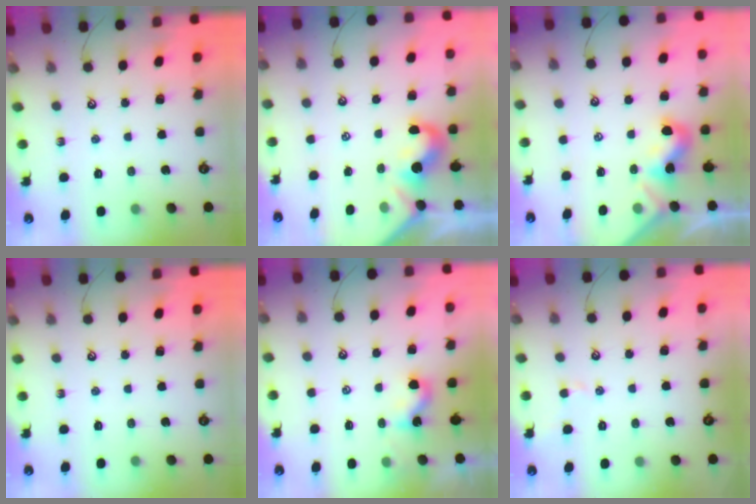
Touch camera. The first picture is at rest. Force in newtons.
{"total": 1.4, "press": 1.2, "slide": 0.8}
{"total": 2.0, "press": 1.9, "slide": 0.5}
{"total": 0.0}
{"total": 0.6, "press": 0.4, "slide": 0.5}
{"total": 0.8, "press": 0.7, "slide": 0.5}